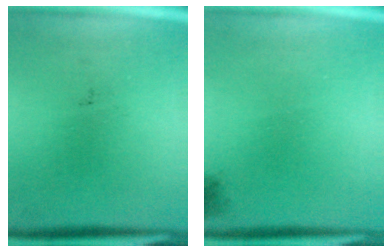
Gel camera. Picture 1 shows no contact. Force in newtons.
{"total": 1.1}